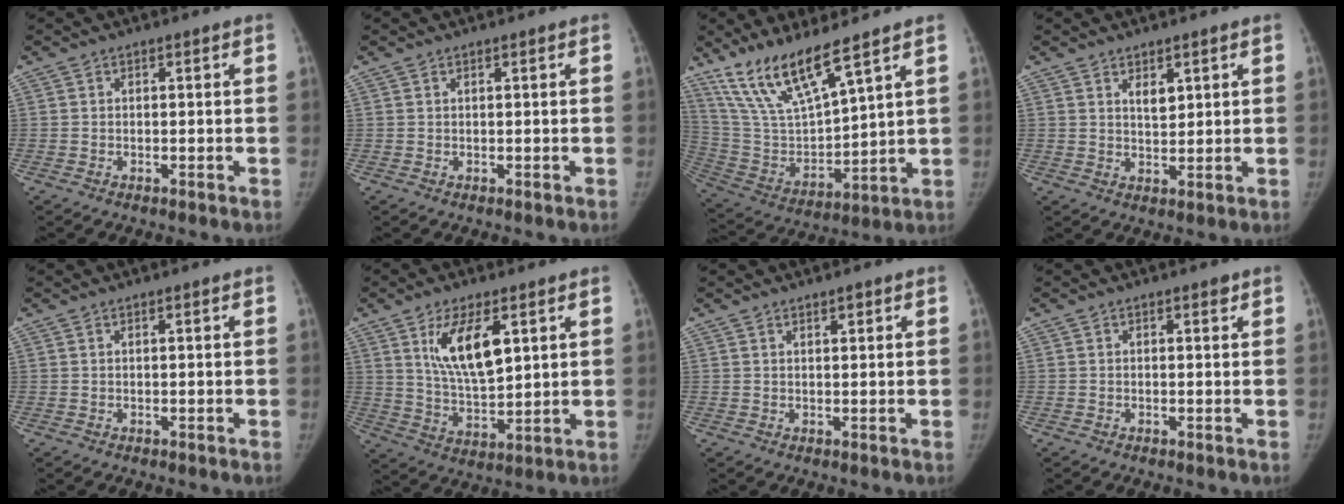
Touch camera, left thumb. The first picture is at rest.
{"total": 0.0}
{"total": 15.6, "force": [11.4, 3.1, 10.2], "torque": [-0.183, -0.057, 0.240]}
{"total": 3.2, "force": [1.8, 1.5, 2.2], "torque": [-0.024, -0.015, 0.034]}
{"total": 0.0}
{"total": 11.9, "force": [4.8, 4.9, 9.8], "torque": [-0.159, -0.028, 0.098]}
{"total": 1.4, "force": [1.0, 0.5, 0.8], "torque": [-0.007, -0.006, 0.017]}
{"total": 0.7, "force": [0.5, 0.3, 0.4], "torque": [-0.003, -0.002, 0.006]}